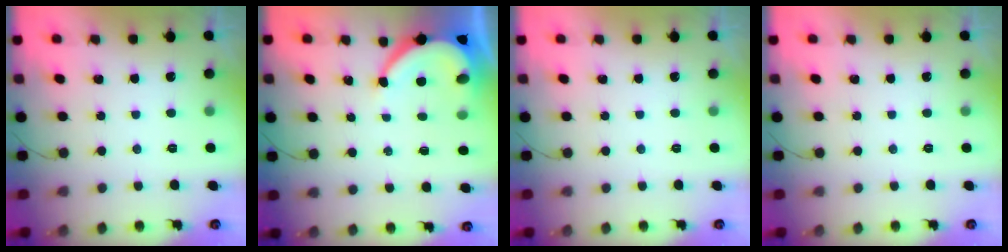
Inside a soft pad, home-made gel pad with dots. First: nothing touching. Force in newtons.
{"total": 8.2, "press": 8.1, "slide": 1.2}
{"total": 0.0}
{"total": 0.0}